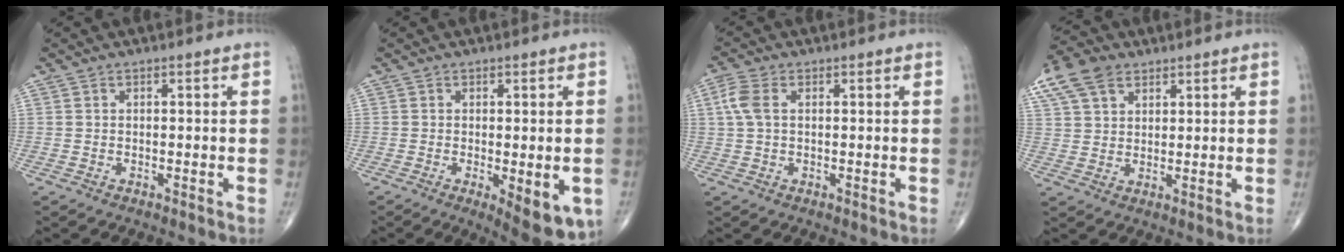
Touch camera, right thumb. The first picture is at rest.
{"total": 9.3, "force": [-3.1, 3.3, 8.2], "torque": [-0.101, -0.016, -0.038]}
{"total": 4.4, "force": [0.9, 2.6, 3.4], "torque": [-0.096, 0.014, 0.016]}
{"total": 10.8, "force": [6.1, 6.9, 5.7], "torque": [-0.119, 0.010, 0.119]}